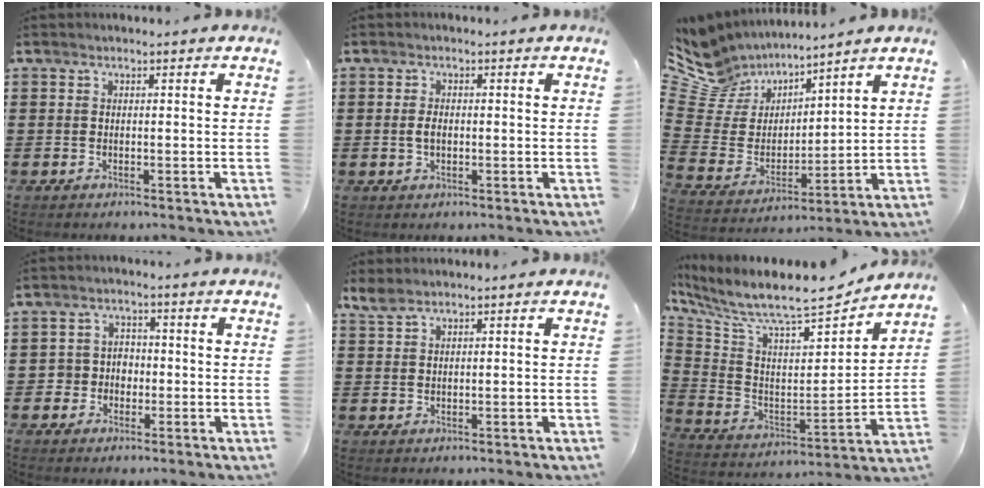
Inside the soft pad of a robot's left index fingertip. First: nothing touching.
{"total": 1.9, "force": [-0.1, 1.0, 1.6], "torque": [-0.040, 0.001, -0.004]}
{"total": 8.3, "force": [6.9, 4.6, 0.2], "torque": [-0.069, -0.060, 0.130]}
{"total": 3.2, "force": [-0.9, 3.0, 0.9], "torque": [-0.028, 0.006, -0.023]}
{"total": 2.4, "force": [2.0, 0.6, 1.1], "torque": [-0.027, 0.001, 0.039]}
{"total": 9.2, "force": [8.3, 1.3, 3.6], "torque": [-0.103, -0.074, 0.135]}